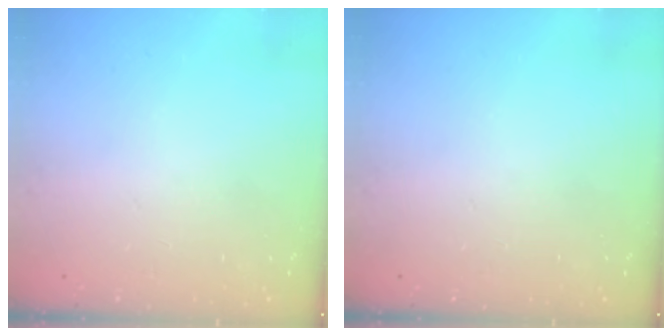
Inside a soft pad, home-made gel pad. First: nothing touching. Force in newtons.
{"total": 0.0}